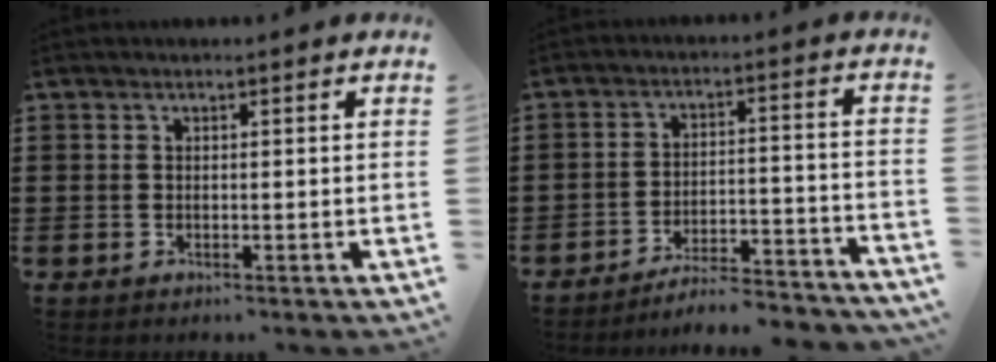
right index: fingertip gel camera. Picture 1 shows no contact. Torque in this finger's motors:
{"motor_torque": [1.98, 0.16, 0.11, -0.01]}